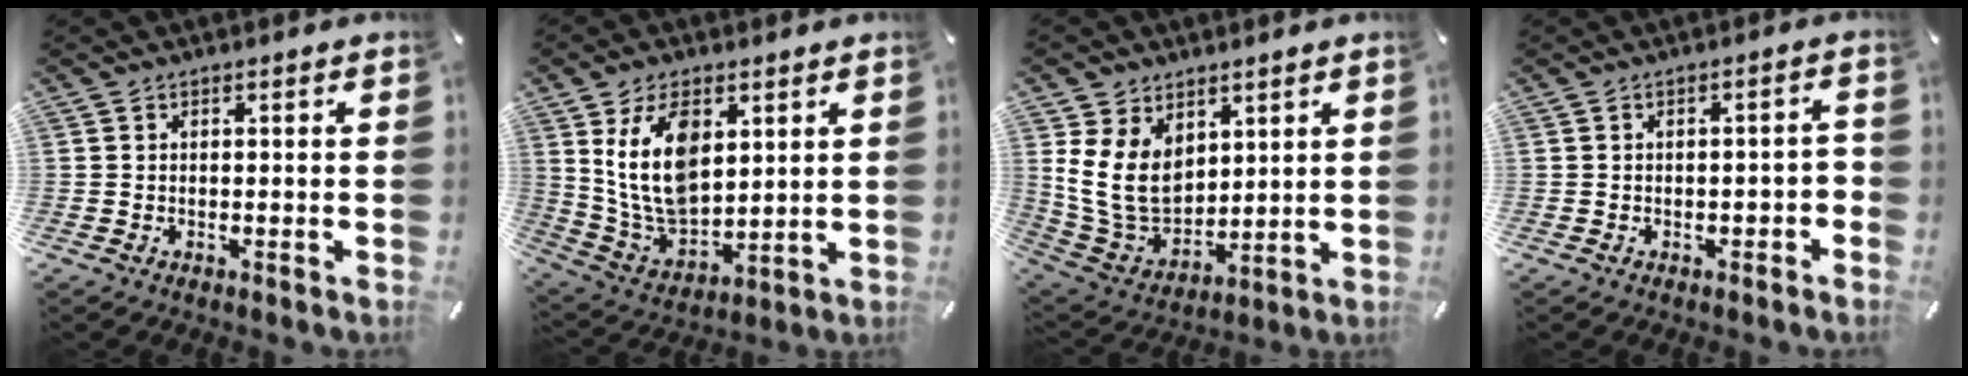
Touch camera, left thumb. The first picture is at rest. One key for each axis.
{"total": 15.4, "fx": 5.4, "fy": 9.3, "fz": 11.1, "tx": -0.230, "ty": -0.016, "tz": 0.096}
{"total": 13.4, "fx": 3.7, "fy": 10.5, "fz": 7.4, "tx": -0.170, "ty": -0.023, "tz": 0.073}
{"total": 2.3, "fx": -1.4, "fy": 1.3, "fz": 1.3, "tx": -0.021, "ty": 0.008, "tz": -0.028}